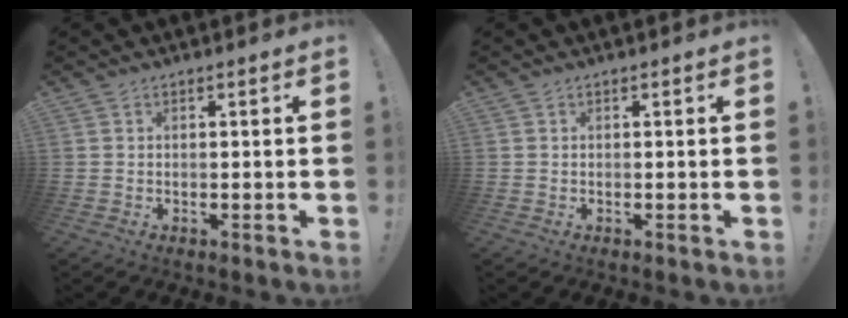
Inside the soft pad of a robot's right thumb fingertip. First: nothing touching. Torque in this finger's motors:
{"motor_torque": [-0.12, 0.12, 0.00, 0.00, 0.00]}